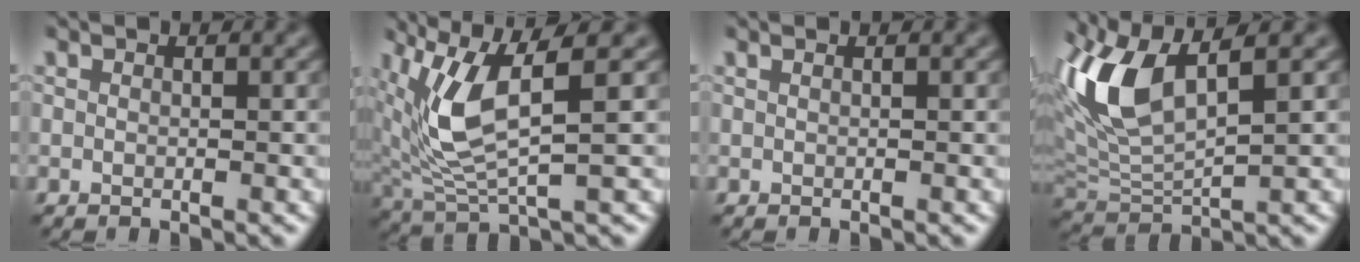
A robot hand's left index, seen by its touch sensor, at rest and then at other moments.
{"total": 7.1, "force": [2.0, 2.4, 6.4], "torque": [-0.157, -0.007, 0.044]}
{"total": 0.7, "force": [0.4, 0.3, 0.5], "torque": [-0.003, -0.004, -0.001]}
{"total": 8.2, "force": [3.1, 3.3, 6.9], "torque": [-0.156, 0.007, 0.060]}